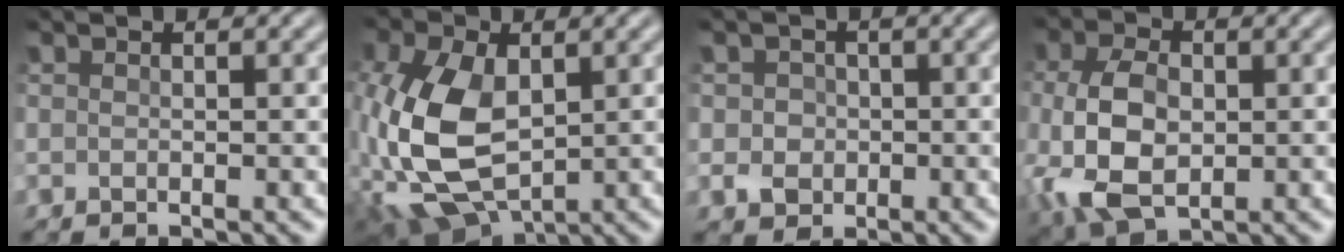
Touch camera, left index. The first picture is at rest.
{"total": 10.2, "force": [-0.4, 6.0, 8.3], "torque": [-0.215, -0.002, -0.004]}
{"total": 2.6, "force": [-0.2, 2.4, 1.1], "torque": [-0.008, 0.003, -0.012]}
{"total": 7.7, "force": [-1.0, 4.8, 5.9], "torque": [-0.142, -0.006, -0.017]}